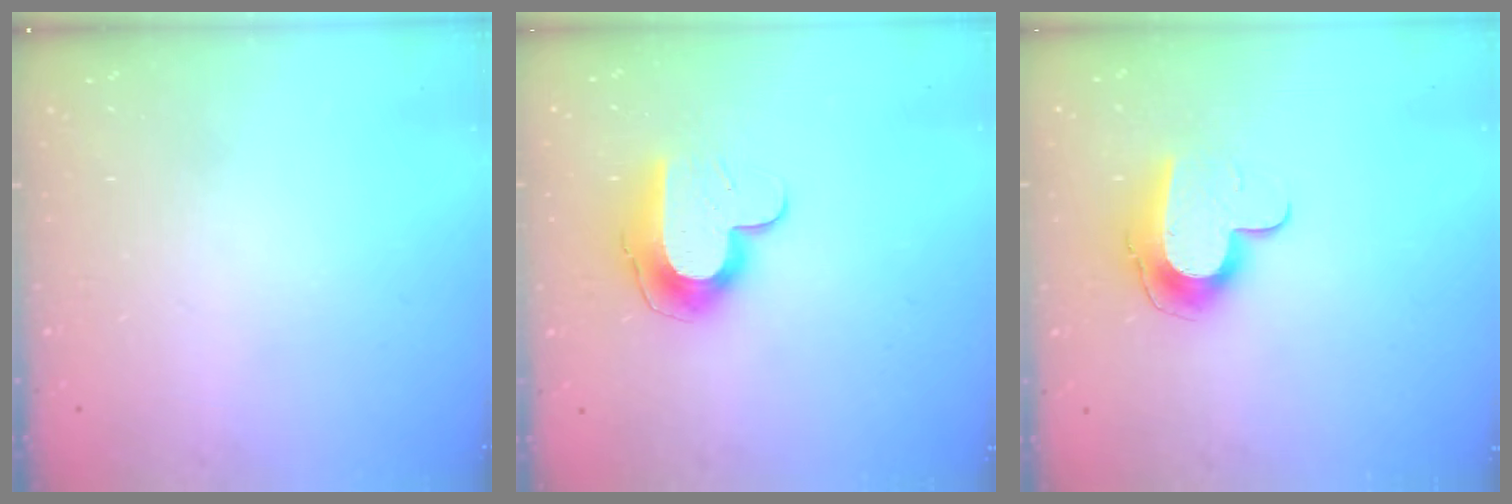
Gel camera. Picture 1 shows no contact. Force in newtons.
{"total": 10.0, "press": 9.9, "slide": 1.1}
{"total": 10.7, "press": 10.7, "slide": 0.5}